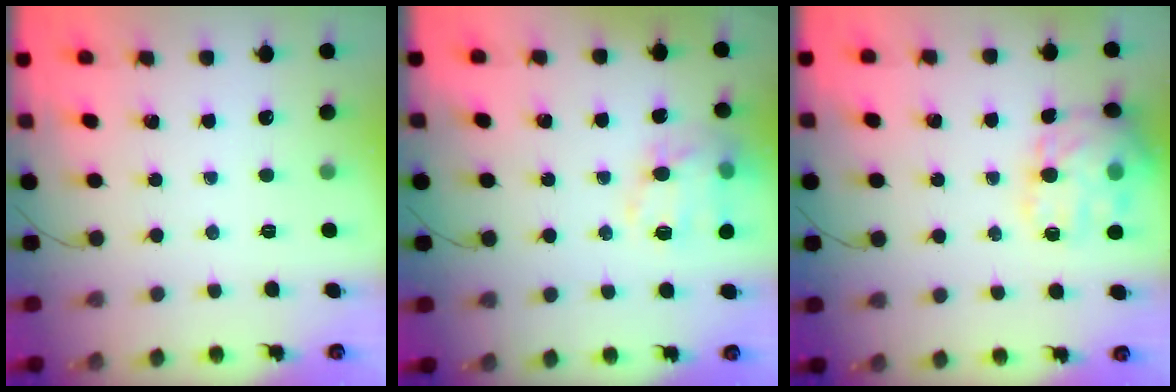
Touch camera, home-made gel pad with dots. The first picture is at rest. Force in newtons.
{"total": 12.9, "press": 12.8, "slide": 1.4}
{"total": 18.4, "press": 18.3, "slide": 1.6}